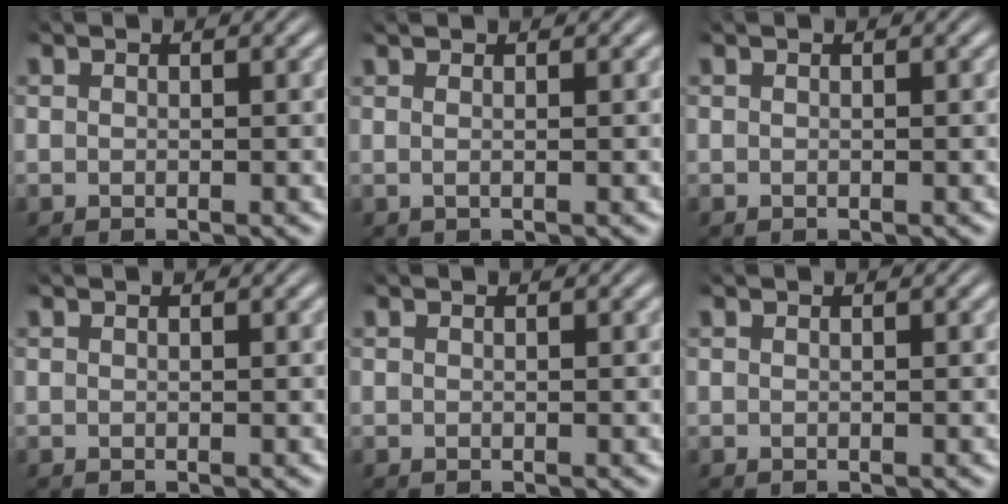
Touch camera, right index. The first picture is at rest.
{"total": 1.0, "force": [0.7, -0.4, 0.7], "torque": [-0.004, 0.004, 0.008]}
{"total": 0.0}
{"total": 0.0}
{"total": 0.0}
{"total": 0.0}